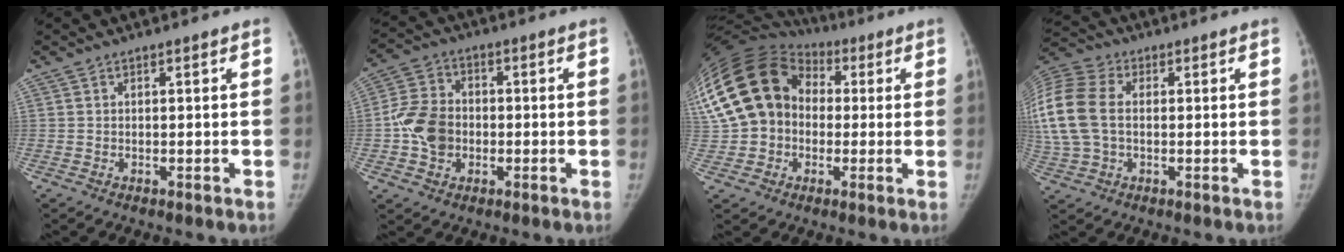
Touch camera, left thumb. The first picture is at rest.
{"total": 9.4, "force": [-1.4, 7.4, 5.7], "torque": [-0.093, 0.019, -0.034]}
{"total": 25.8, "force": [2.9, 20.9, 14.8], "torque": [-0.340, 0.070, 0.060]}
{"total": 18.0, "force": [1.2, 12.5, 12.9], "torque": [-0.333, 0.024, 0.026]}